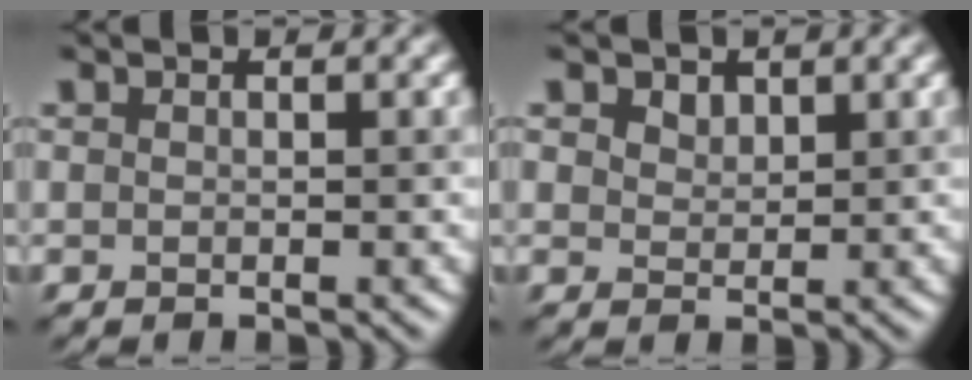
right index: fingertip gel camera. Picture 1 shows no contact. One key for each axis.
{"total": 1.5, "fx": 1.0, "fy": 1.0, "fz": 0.5, "tx": -0.014, "ty": -0.005, "tz": 0.020}